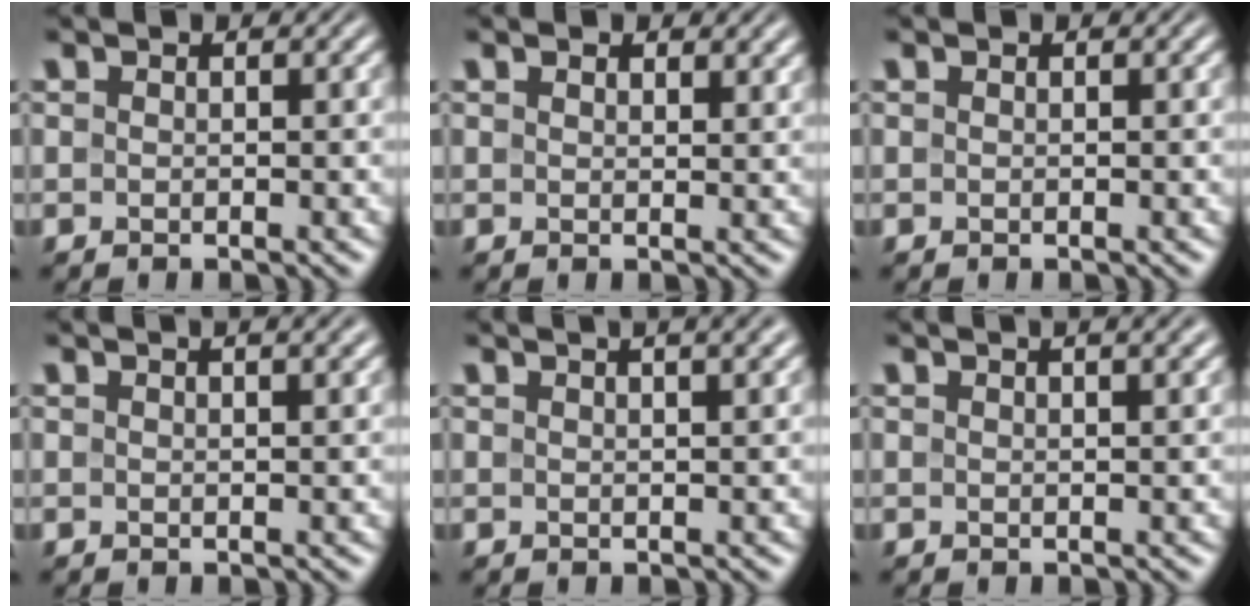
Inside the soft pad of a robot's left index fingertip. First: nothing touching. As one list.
[{"total": 1.6, "force": [1.2, 0.6, 0.8], "torque": [-0.012, -0.003, 0.022]}, {"total": 0.0}, {"total": 4.7, "force": [3.0, 2.0, 3.0], "torque": [-0.005, 0.032, 0.000]}, {"total": 7.0, "force": [4.3, 3.0, 4.7], "torque": [-0.023, 0.052, 0.020]}, {"total": 5.3, "force": [3.3, 2.3, 3.5], "torque": [-0.013, 0.039, 0.007]}]